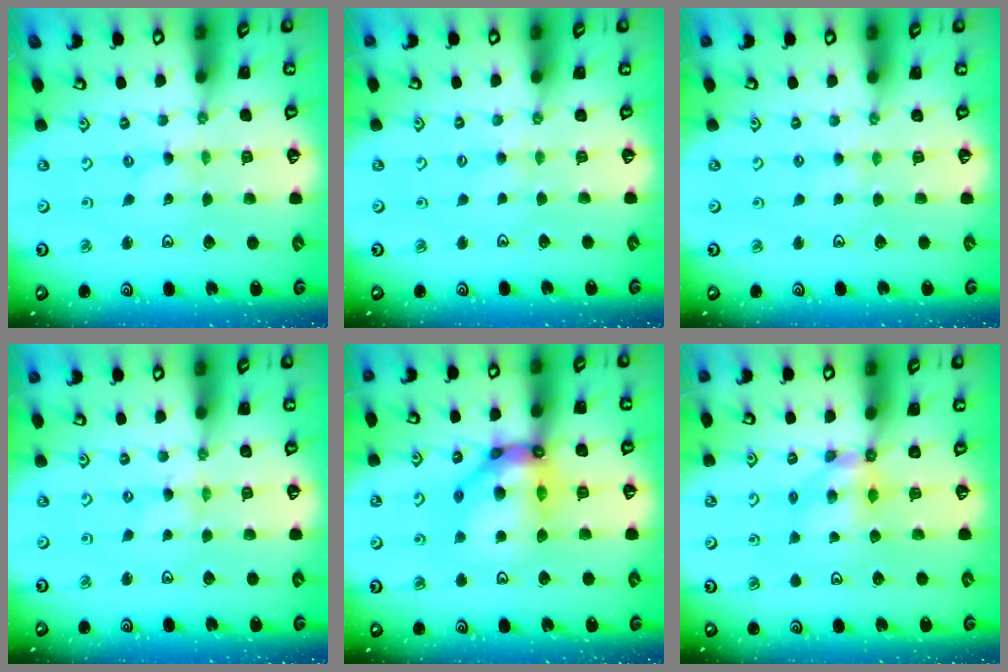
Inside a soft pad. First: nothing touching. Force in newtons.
{"total": 1.4, "press": 1.3, "slide": 0.3}
{"total": 1.9, "press": 1.9, "slide": 0.3}
{"total": 0.0}
{"total": 15.9, "press": 15.8, "slide": 1.8}
{"total": 5.7, "press": 5.7, "slide": 0.3}